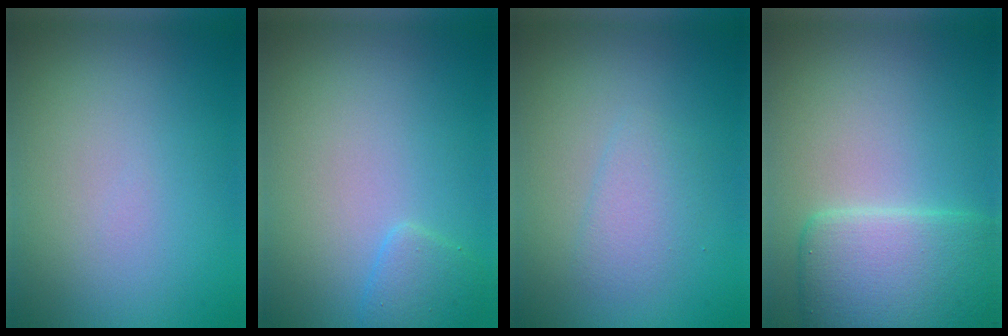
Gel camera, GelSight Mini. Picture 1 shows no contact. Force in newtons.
{"total": 1.5, "press": 1.5, "slide": 0.1}
{"total": 1.8, "press": 1.8, "slide": 0.1}
{"total": 6.4, "press": 6.4, "slide": 0.3}